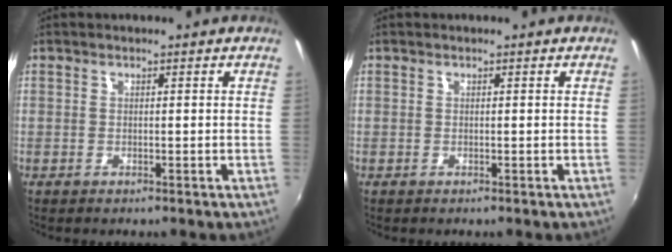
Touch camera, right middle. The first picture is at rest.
{"total": 0.0}